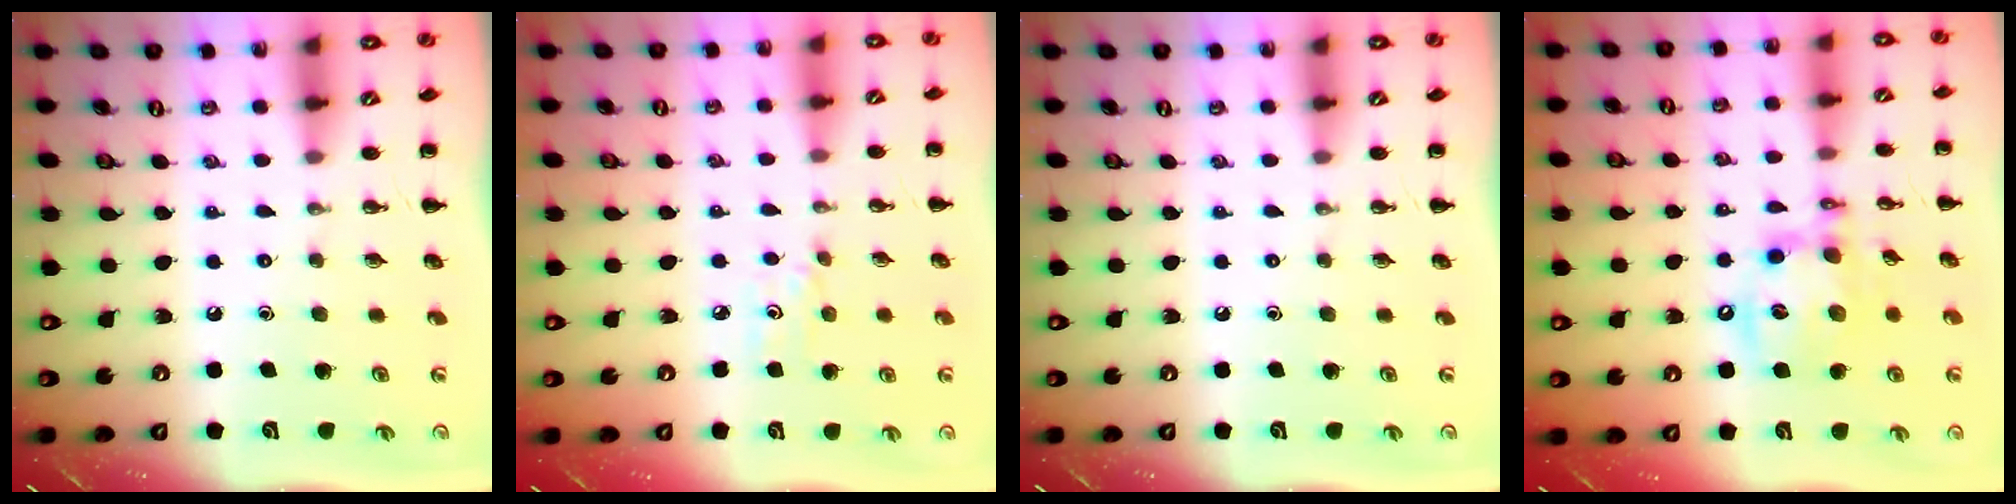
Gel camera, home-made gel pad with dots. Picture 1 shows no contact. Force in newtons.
{"total": 3.0, "press": 2.8, "slide": 1.1}
{"total": 0.0}
{"total": 14.5, "press": 14.1, "slide": 3.2}